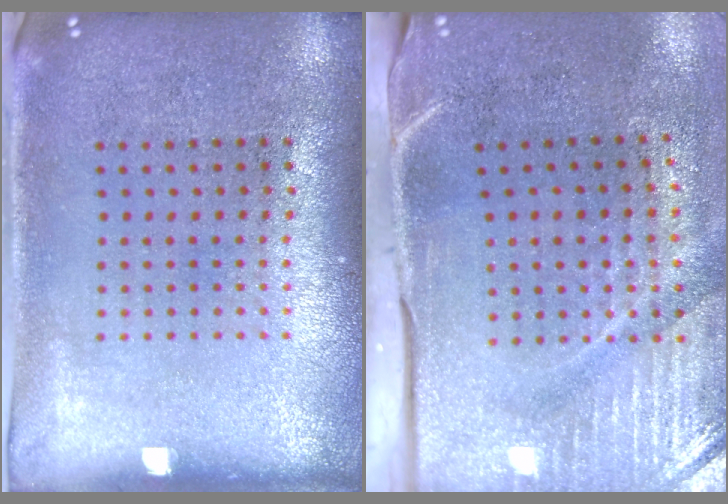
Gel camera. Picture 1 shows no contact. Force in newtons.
{"total": 4.9, "press": 4.0, "slide": 2.8}